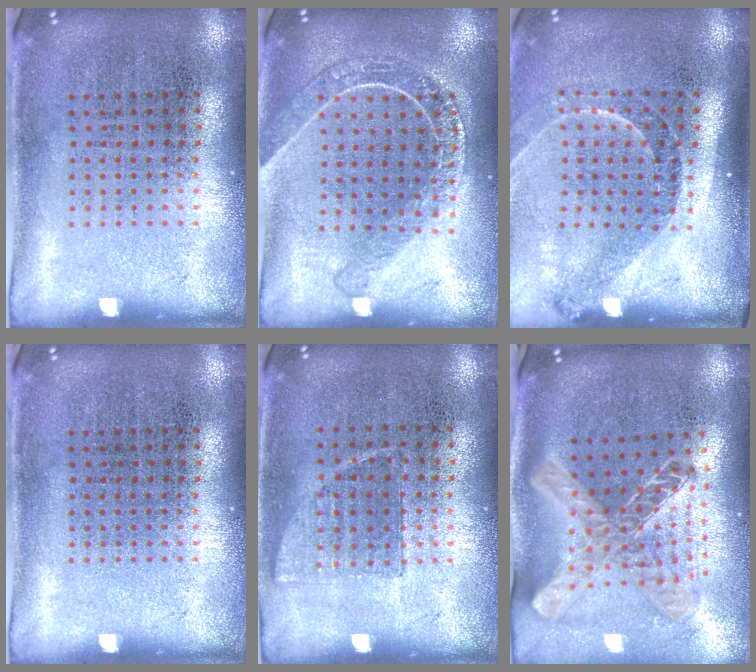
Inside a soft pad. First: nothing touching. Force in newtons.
{"total": 1.8, "press": 1.6, "slide": 0.8}
{"total": 1.4, "press": 1.3, "slide": 0.7}
{"total": 0.0}
{"total": 0.8, "press": 0.7, "slide": 0.3}
{"total": 1.8, "press": 1.5, "slide": 0.9}